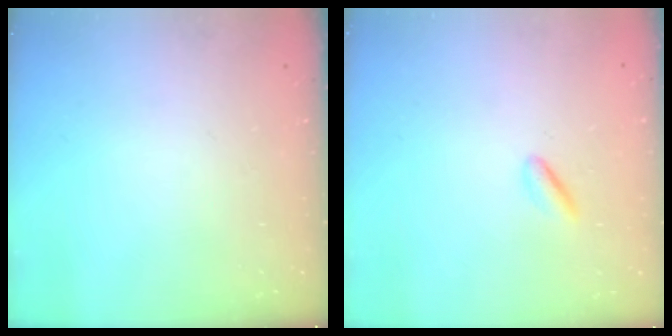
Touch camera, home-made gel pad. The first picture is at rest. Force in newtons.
{"total": 2.4, "press": 2.2, "slide": 1.0}